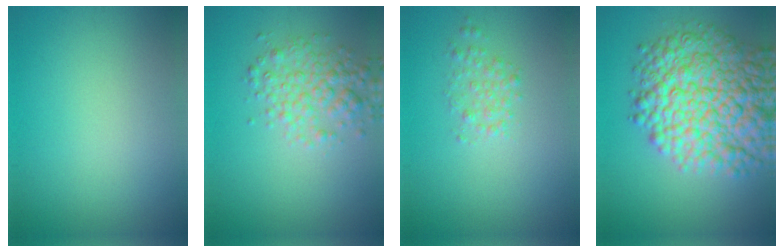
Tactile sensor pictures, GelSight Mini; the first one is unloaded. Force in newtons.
{"total": 3.5, "press": 3.5, "slide": 0.1}
{"total": 1.6, "press": 1.6, "slide": 0.0}
{"total": 12.1, "press": 12.1, "slide": 0.3}